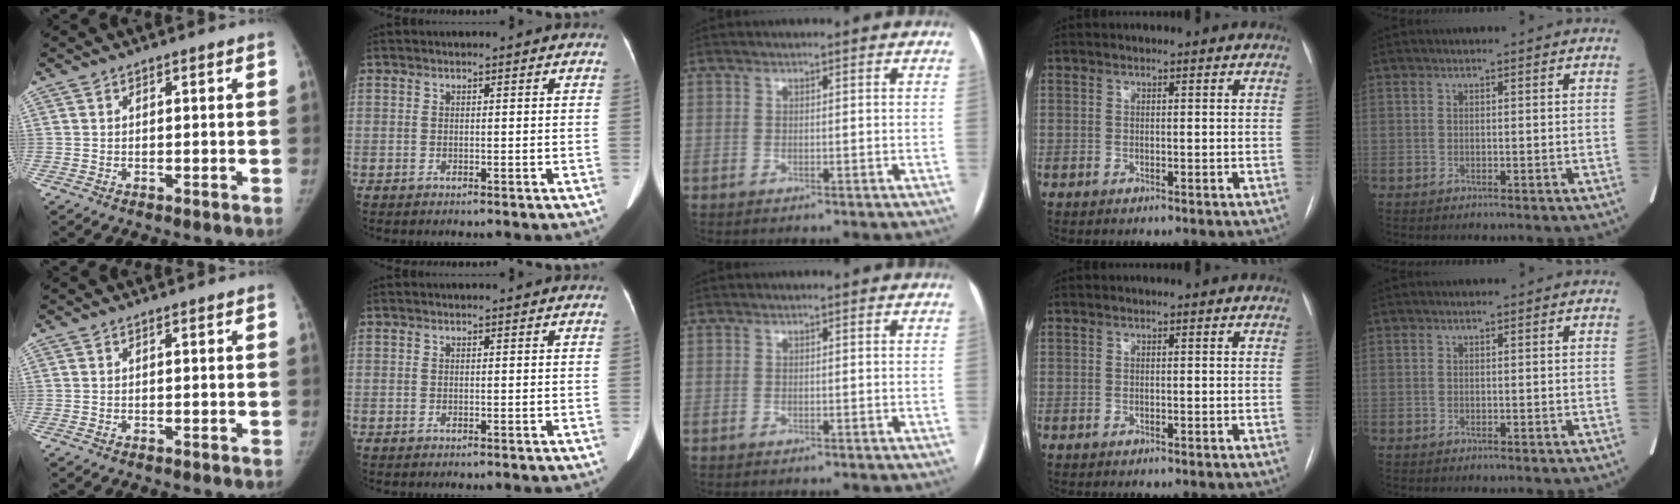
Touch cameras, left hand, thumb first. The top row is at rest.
{}